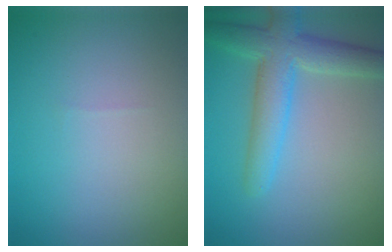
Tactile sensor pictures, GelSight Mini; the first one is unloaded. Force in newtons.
{"total": 5.3, "press": 5.2, "slide": 0.3}